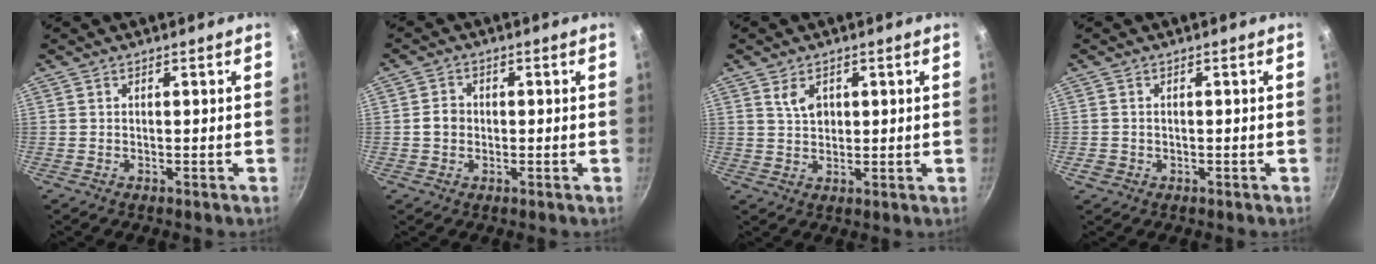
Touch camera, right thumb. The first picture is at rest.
{"total": 3.2, "force": [-0.3, 2.8, 1.5], "torque": [-0.013, 0.010, -0.008]}
{"total": 3.9, "force": [1.5, 2.6, 2.5], "torque": [-0.030, -0.006, 0.030]}
{"total": 1.5, "force": [-0.5, 1.3, 0.6], "torque": [-0.011, 0.001, -0.005]}